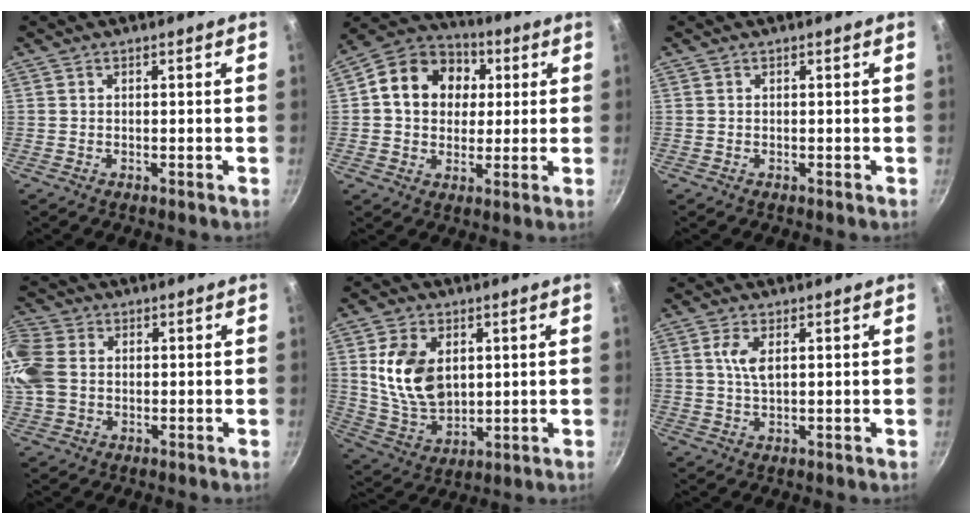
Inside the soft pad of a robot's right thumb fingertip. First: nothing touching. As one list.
[{"total": 15.1, "force": [2.9, 12.3, 8.3], "torque": [-0.113, 0.018, 0.032]}, {"total": 0.0}, {"total": 11.6, "force": [1.0, 9.1, 7.2], "torque": [-0.164, 0.012, 0.009]}, {"total": 13.5, "force": [3.4, 8.4, 10.1], "torque": [-0.178, -0.030, 0.080]}, {"total": 4.1, "force": [1.2, 1.7, 3.5], "torque": [-0.068, -0.002, 0.024]}]